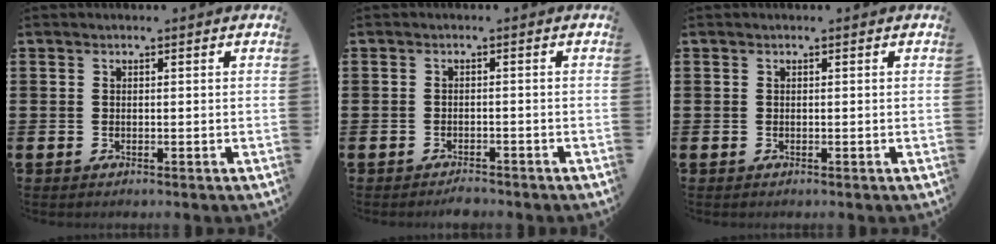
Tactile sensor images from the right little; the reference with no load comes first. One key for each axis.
{"total": 1.2, "fx": -1.2, "fy": 0.2, "fz": 0.2, "tx": -0.008, "ty": 0.001, "tz": -0.025}
{"total": 0.0}